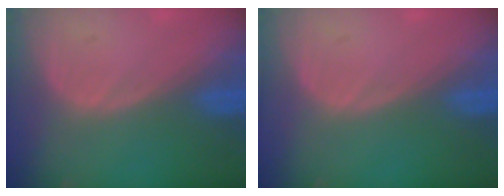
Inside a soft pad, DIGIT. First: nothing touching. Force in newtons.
{"total": 0.0}